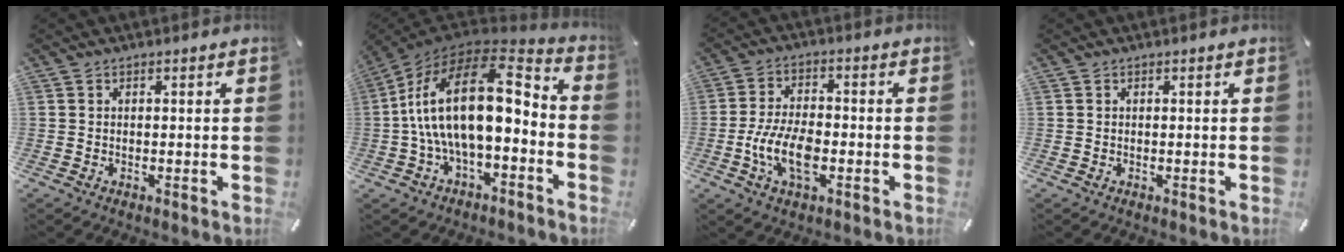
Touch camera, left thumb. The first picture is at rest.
{"total": 22.1, "force": [1.0, 11.5, 18.9], "torque": [-0.365, 0.003, 0.019]}
{"total": 9.5, "force": [-2.8, 5.0, 7.6], "torque": [-0.162, 0.006, -0.050]}
{"total": 0.0}